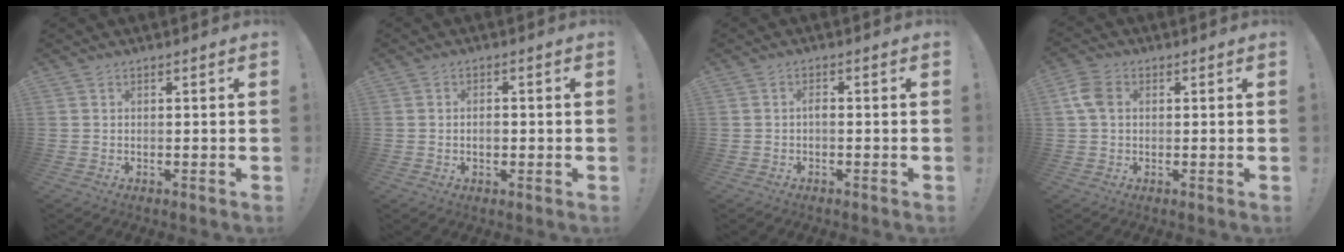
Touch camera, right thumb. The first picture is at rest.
{"total": 2.4, "force": [-0.8, 1.5, 1.7], "torque": [-0.020, 0.003, -0.017]}
{"total": 1.3, "force": [-0.7, 0.5, 1.0], "torque": [-0.028, 0.007, -0.013]}
{"total": 6.4, "force": [1.2, 4.5, 4.3], "torque": [-0.086, 0.012, 0.028]}